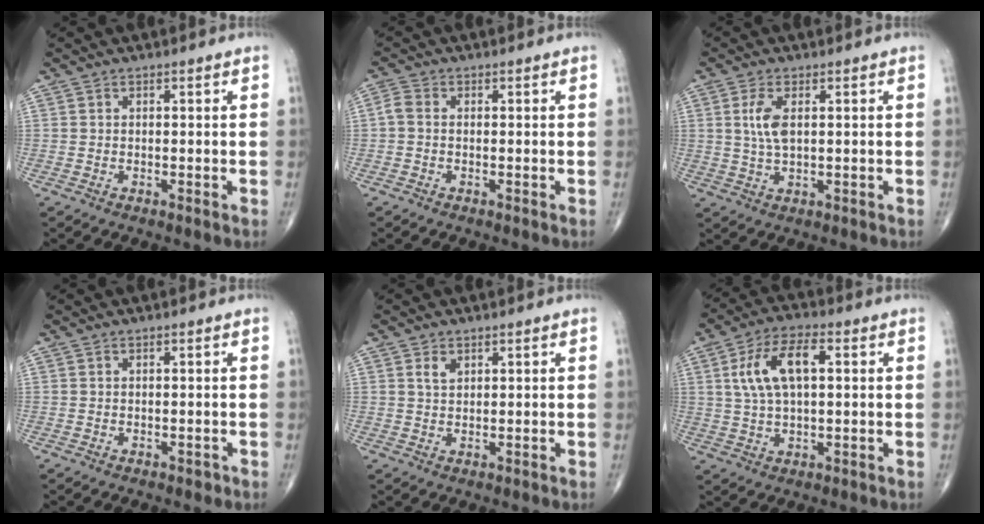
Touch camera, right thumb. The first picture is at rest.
{"total": 2.1, "force": [-0.3, 1.4, 1.5], "torque": [-0.031, 0.004, -0.015]}
{"total": 5.0, "force": [1.1, 2.2, 4.3], "torque": [-0.096, -0.002, 0.023]}
{"total": 0.7, "force": [-0.4, 0.5, 0.4], "torque": [-0.004, 0.000, -0.005]}
{"total": 2.2, "force": [1.1, 1.3, 1.4], "torque": [-0.021, -0.003, 0.022]}
{"total": 10.9, "force": [2.4, 5.1, 9.3], "torque": [-0.181, 0.015, 0.045]}